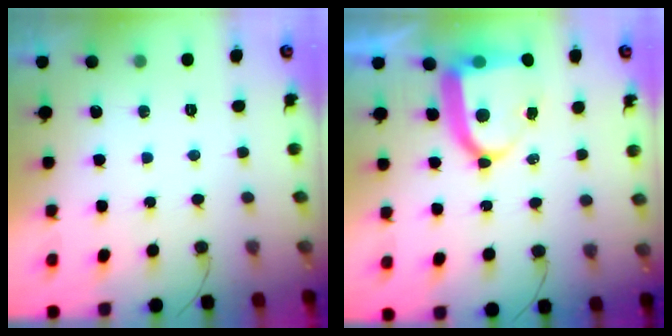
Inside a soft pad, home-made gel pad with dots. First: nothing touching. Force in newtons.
{"total": 12.1, "press": 12.0, "slide": 1.5}